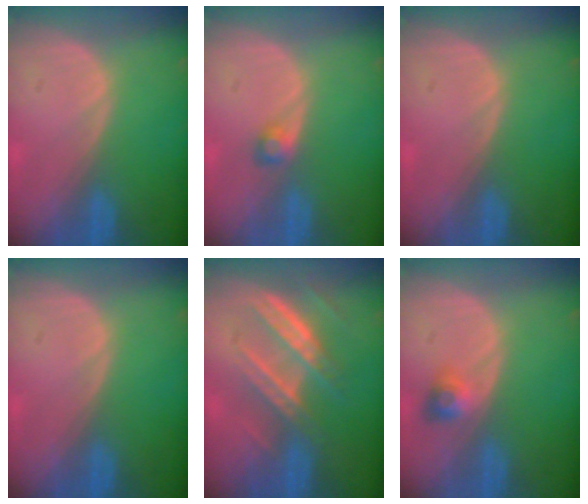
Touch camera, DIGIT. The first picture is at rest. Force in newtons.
{"total": 1.8, "press": 1.7, "slide": 0.3}
{"total": 0.0}
{"total": 0.0}
{"total": 7.9, "press": 7.0, "slide": 3.6}
{"total": 2.9, "press": 2.7, "slide": 1.2}